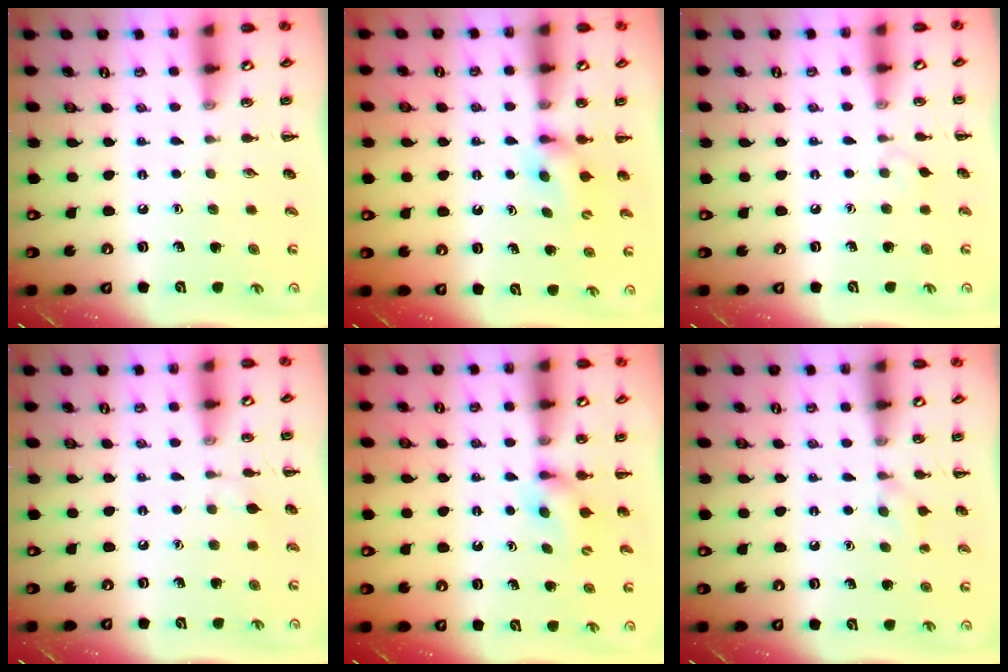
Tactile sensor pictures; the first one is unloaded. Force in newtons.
{"total": 5.9, "press": 5.7, "slide": 1.2}
{"total": 3.5, "press": 3.2, "slide": 1.2}
{"total": 3.8, "press": 3.6, "slide": 1.3}
{"total": 5.9, "press": 5.7, "slide": 1.2}
{"total": 5.4, "press": 5.1, "slide": 1.7}